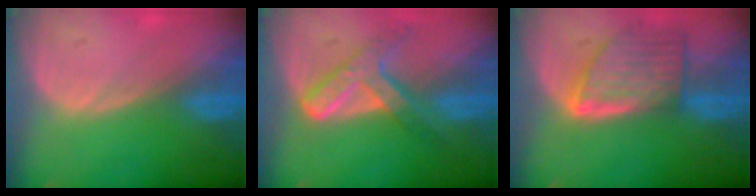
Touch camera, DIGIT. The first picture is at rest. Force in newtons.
{"total": 7.2, "press": 6.1, "slide": 3.9}
{"total": 8.1, "press": 7.3, "slide": 3.4}